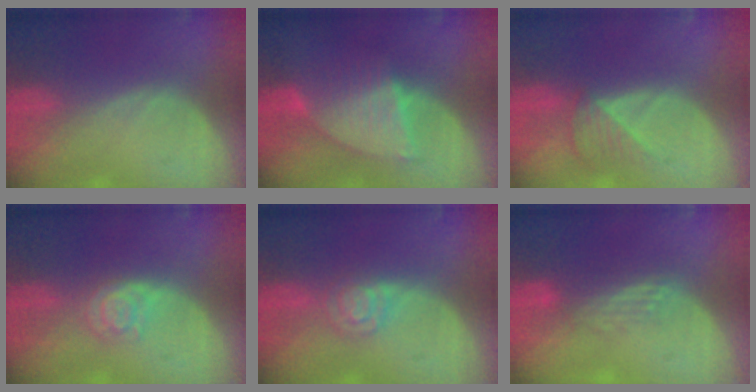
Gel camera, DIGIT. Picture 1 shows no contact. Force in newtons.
{"total": 7.0, "press": 6.8, "slide": 1.6}
{"total": 3.8, "press": 3.5, "slide": 1.4}
{"total": 4.3, "press": 3.8, "slide": 2.0}
{"total": 4.9, "press": 4.2, "slide": 2.5}
{"total": 2.9, "press": 2.7, "slide": 1.1}